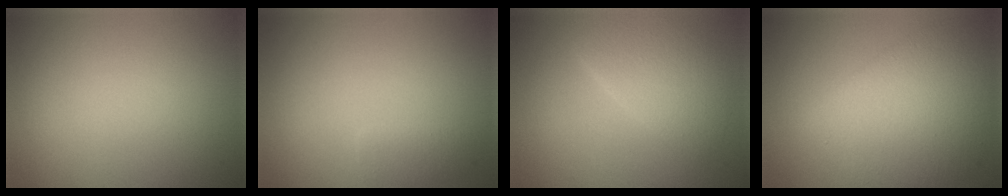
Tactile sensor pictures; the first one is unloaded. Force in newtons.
{"total": 1.3, "press": 1.3, "slide": 0.1}
{"total": 3.8, "press": 3.8, "slide": 0.2}
{"total": 7.5, "press": 7.5, "slide": 0.3}